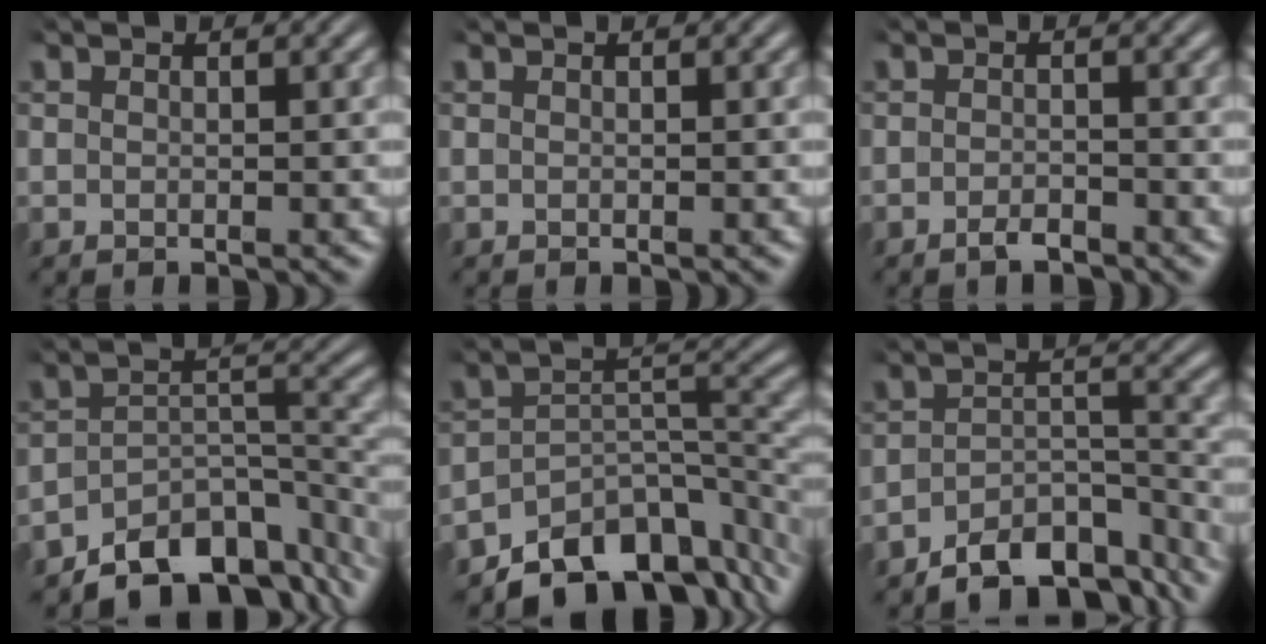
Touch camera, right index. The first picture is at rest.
{"total": 0.0}
{"total": 2.2, "force": [-2.1, 0.7, 0.4], "torque": [-0.010, -0.002, -0.039]}
{"total": 11.3, "force": [-8.2, 5.3, 5.8], "torque": [-0.082, -0.030, -0.116]}
{"total": 13.1, "force": [-8.5, 6.9, 7.3], "torque": [-0.103, -0.036, -0.123]}
{"total": 9.1, "force": [-7.8, 3.3, 3.3], "torque": [-0.038, -0.017, -0.116]}